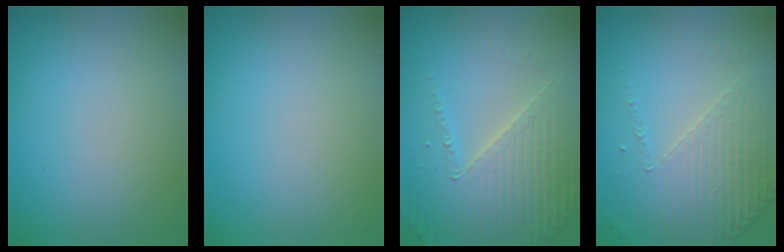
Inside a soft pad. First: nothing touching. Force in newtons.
{"total": 0.0}
{"total": 4.4, "press": 4.3, "slide": 1.0}
{"total": 4.3, "press": 3.3, "slide": 2.7}